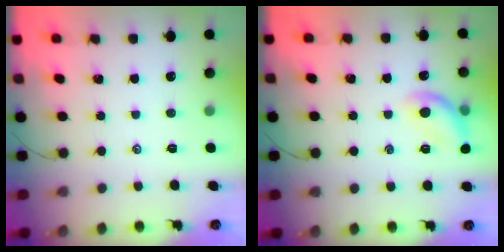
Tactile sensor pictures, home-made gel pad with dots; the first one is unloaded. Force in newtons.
{"total": 11.3, "press": 11.2, "slide": 1.6}